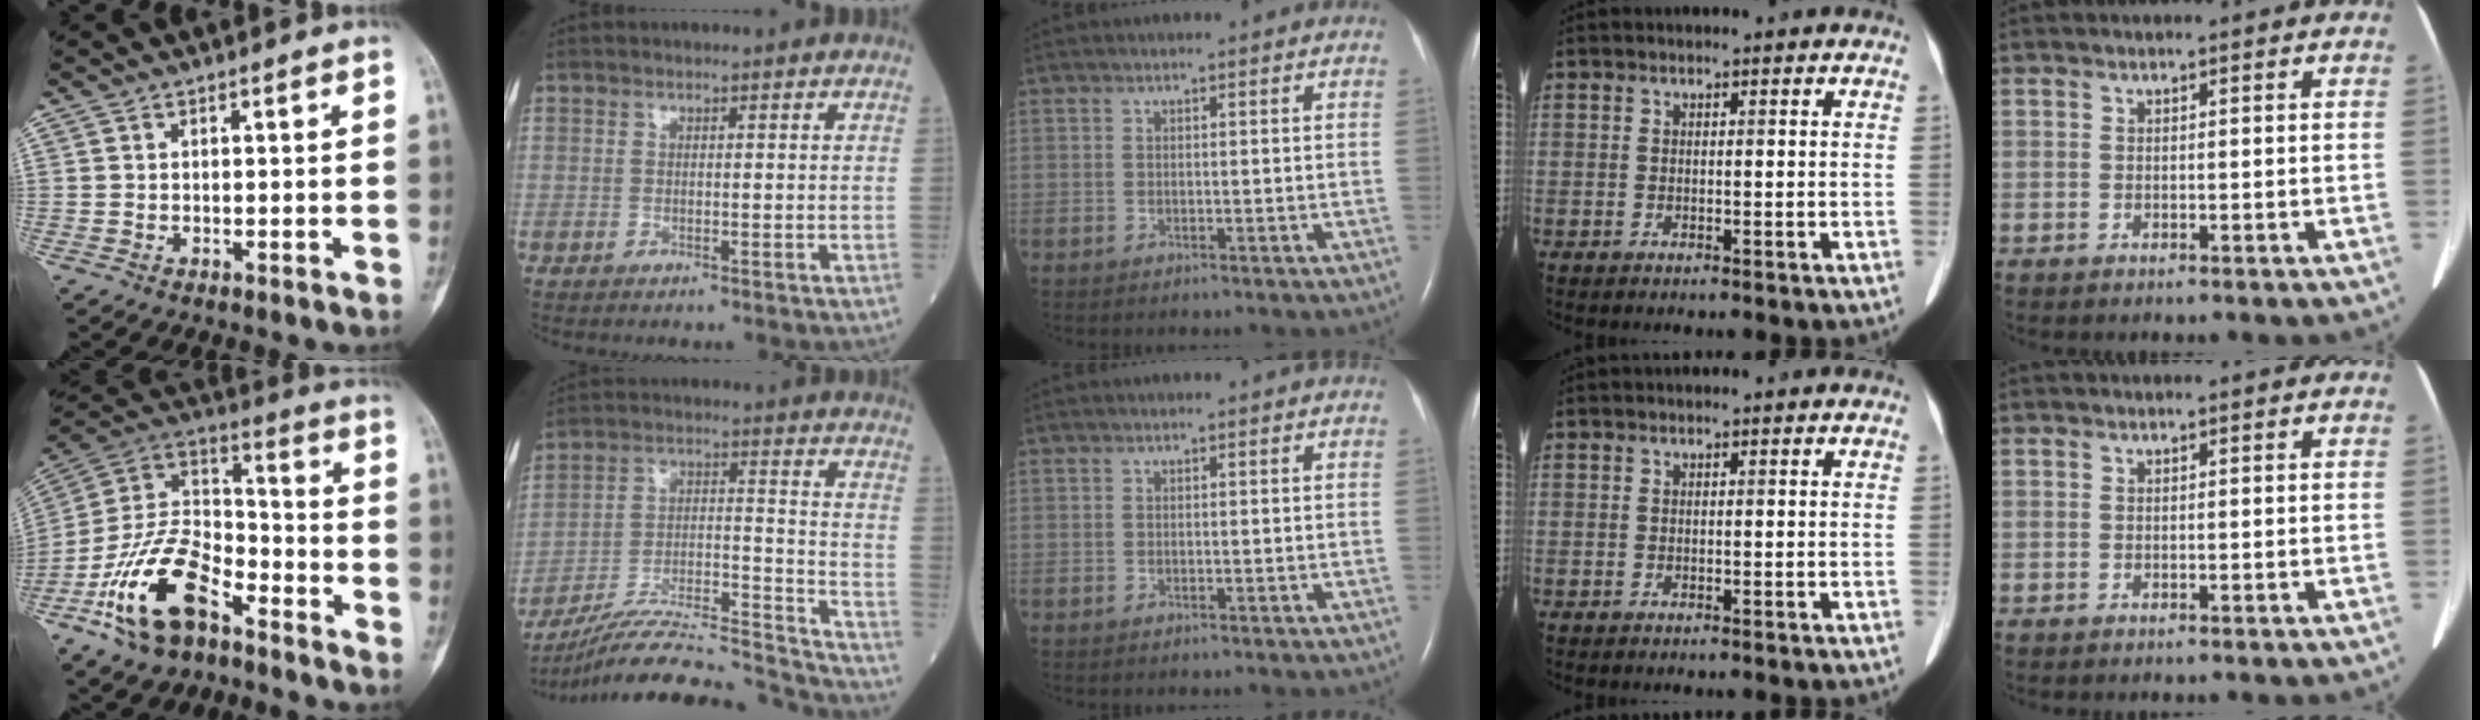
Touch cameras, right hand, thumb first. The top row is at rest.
{"thumb": {"total": 19.7, "force": [-10.9, 10.0, 13.0], "torque": [-0.236, 0.077, -0.203]}, "index": {"total": 23.8, "force": [-22.7, -0.2, 7.0], "torque": [-0.106, 0.005, -0.351]}}